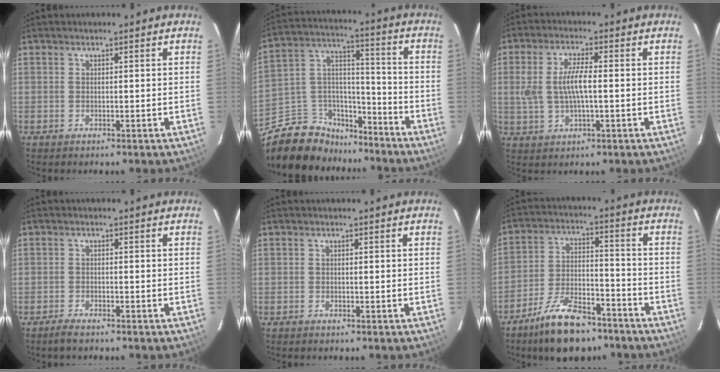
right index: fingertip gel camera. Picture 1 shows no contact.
{"total": 16.4, "force": [-12.9, 9.1, 4.6], "torque": [-0.111, 0.067, -0.208]}
{"total": 7.1, "force": [0.0, 2.5, 6.7], "torque": [-0.134, 0.003, 0.004]}
{"total": 2.6, "force": [-2.3, 0.5, 1.1], "torque": [-0.036, -0.003, -0.045]}
{"total": 0.5, "force": [-0.5, 0.2, 0.0], "torque": [-0.003, 0.000, -0.012]}
{"total": 13.8, "force": [-10.4, 5.4, 7.4], "torque": [-0.147, 0.006, -0.178]}